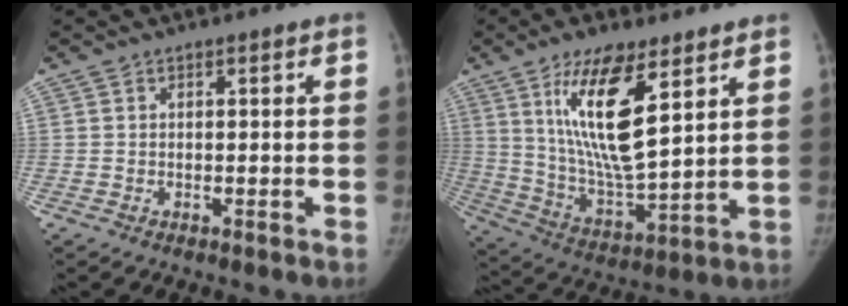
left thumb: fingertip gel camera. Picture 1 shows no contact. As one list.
[{"total": 17.1, "force": [7.8, 5.5, 14.2], "torque": [-0.244, -0.046, 0.151]}]